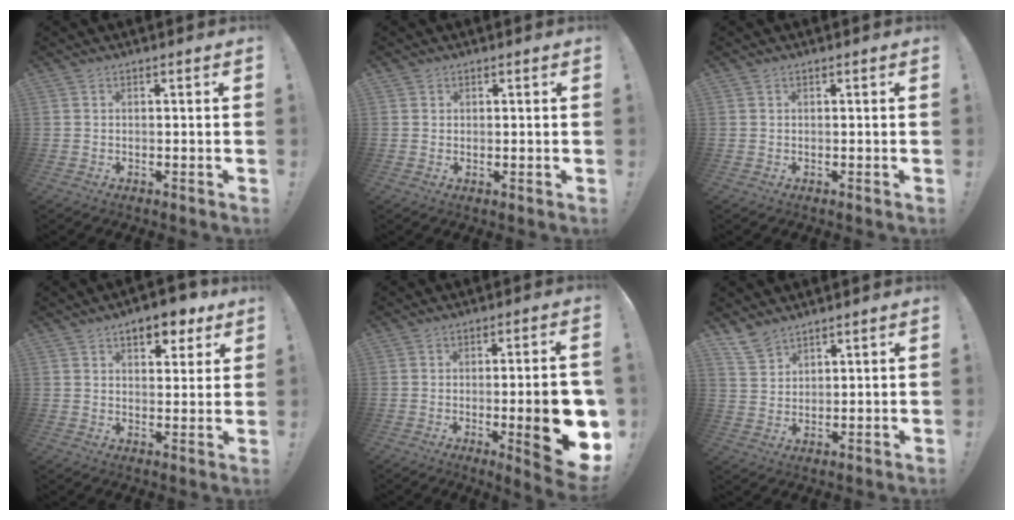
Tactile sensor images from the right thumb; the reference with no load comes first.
{"total": 0.8, "force": [0.7, 0.5, 0.1], "torque": [0.005, -0.003, 0.012]}
{"total": 0.0}
{"total": 8.5, "force": [5.5, 4.2, 4.9], "torque": [-0.055, -0.028, 0.095]}
{"total": 15.9, "force": [-3.2, 3.2, 15.2], "torque": [-0.197, 0.000, -0.034]}
{"total": 5.6, "force": [4.8, 2.5, 1.7], "torque": [-0.026, -0.031, 0.091]}